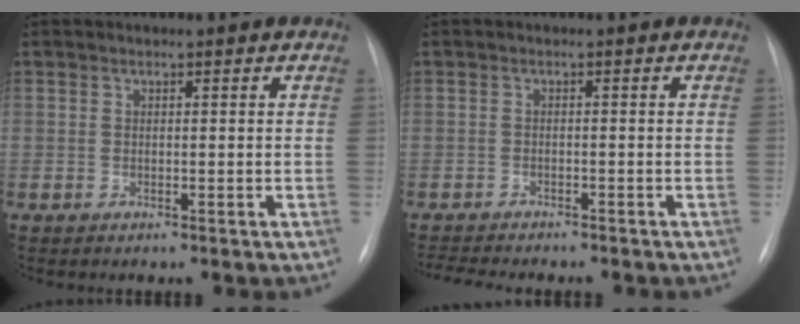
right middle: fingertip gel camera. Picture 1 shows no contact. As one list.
[{"total": 7.6, "force": [-6.8, 1.3, 3.0], "torque": [-0.044, -0.004, -0.097]}]